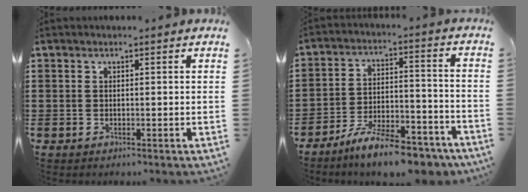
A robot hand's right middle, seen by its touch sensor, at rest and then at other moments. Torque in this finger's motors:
{"motor_torque": [2.14, 0.00, 0.31, 0.21]}